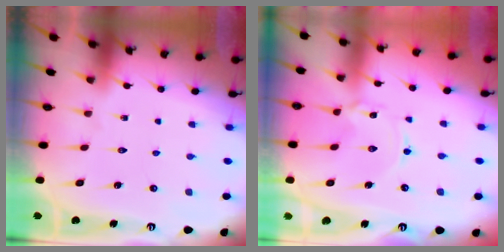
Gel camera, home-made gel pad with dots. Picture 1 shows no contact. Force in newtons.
{"total": 0.9, "press": 0.9, "slide": 0.1}